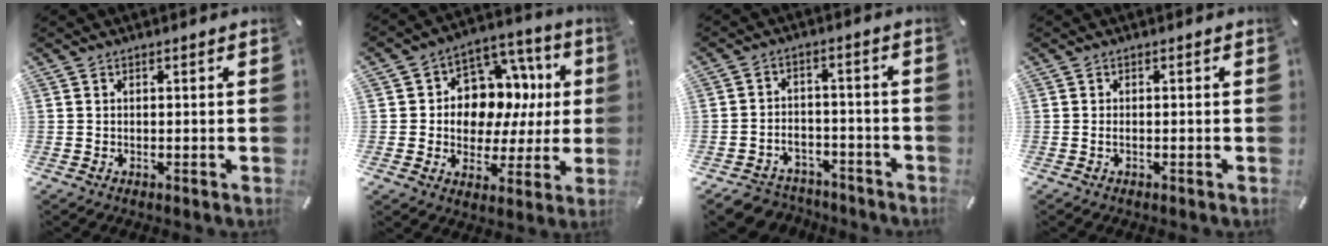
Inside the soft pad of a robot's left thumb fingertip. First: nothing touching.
{"total": 11.5, "force": [2.4, 10.0, 5.2], "torque": [-0.080, -0.029, 0.054]}
{"total": 5.6, "force": [-3.8, 3.9, 1.5], "torque": [-0.031, 0.018, -0.074]}
{"total": 0.8, "force": [-0.4, 0.3, 0.7], "torque": [-0.015, -0.002, -0.006]}